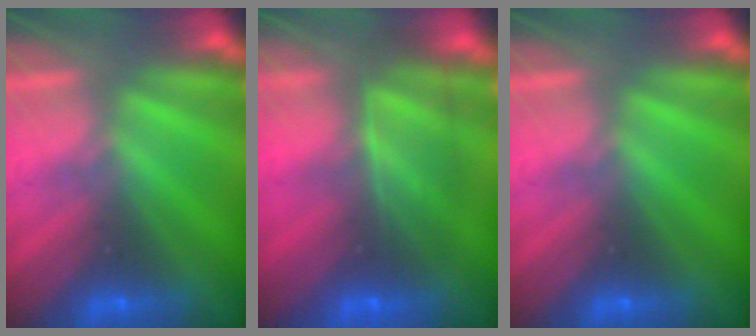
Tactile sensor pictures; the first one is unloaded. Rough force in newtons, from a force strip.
{"total": 7.4}
{"total": 0.0}